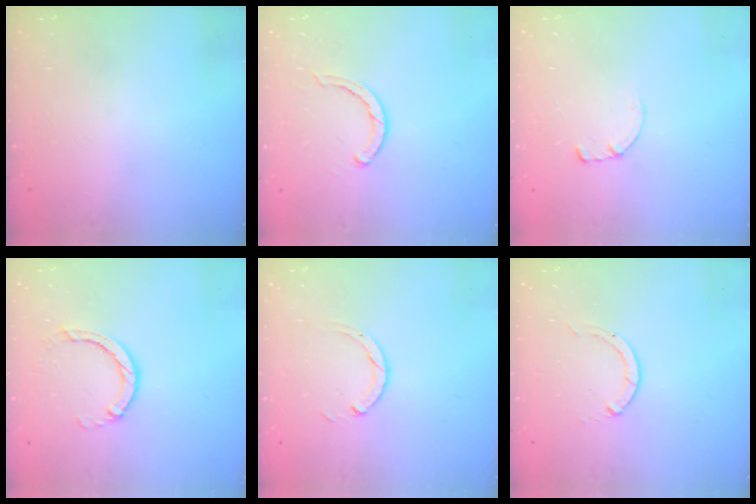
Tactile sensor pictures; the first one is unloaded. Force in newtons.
{"total": 2.8, "press": 2.8, "slide": 0.2}
{"total": 0.7, "press": 0.6, "slide": 0.2}
{"total": 2.9, "press": 2.9, "slide": 0.5}
{"total": 3.0, "press": 2.9, "slide": 0.4}
{"total": 0.0}